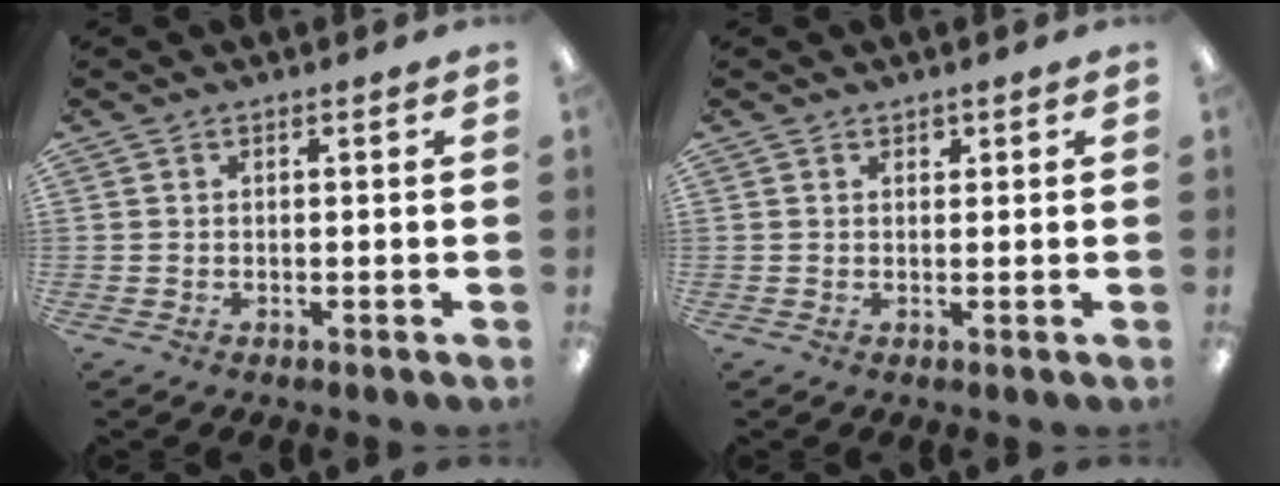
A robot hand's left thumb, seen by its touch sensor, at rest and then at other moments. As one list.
[{"total": 0.9, "force": [0.7, 0.4, 0.2], "torque": [0.003, -0.002, 0.012]}]